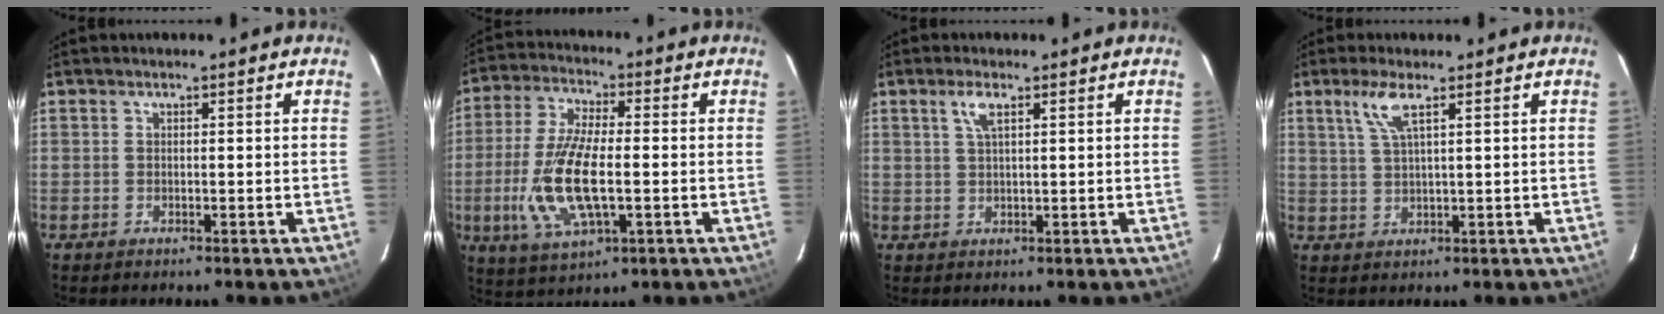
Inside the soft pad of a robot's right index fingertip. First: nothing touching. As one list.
[{"total": 14.2, "force": [-2.6, 5.0, 13.0], "torque": [-0.273, -0.010, -0.048]}, {"total": 2.8, "force": [1.4, 0.7, 2.3], "torque": [-0.046, 0.005, 0.028]}, {"total": 4.4, "force": [2.4, 0.4, 3.7], "torque": [-0.079, 0.003, 0.052]}]